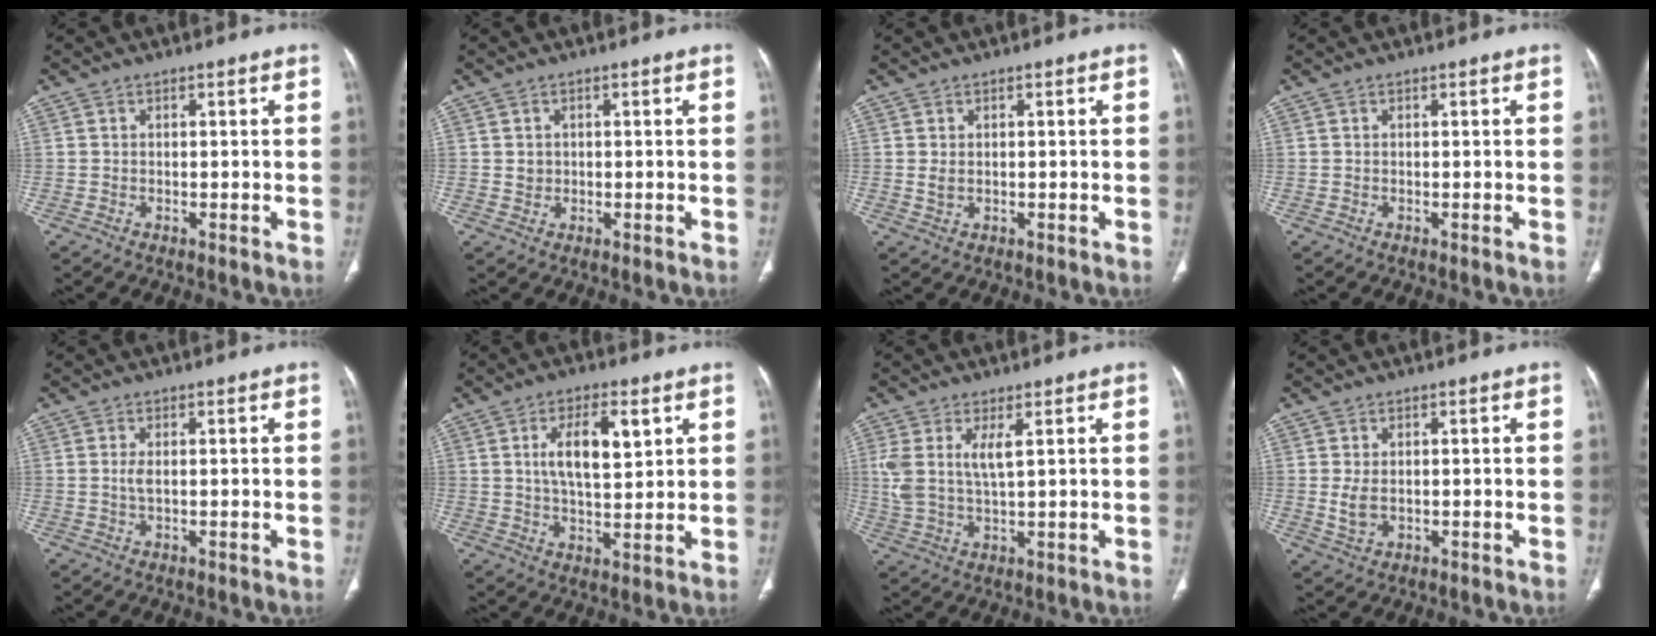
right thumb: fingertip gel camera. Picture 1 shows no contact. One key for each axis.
{"total": 1.5, "fx": 0.2, "fy": 1.4, "fz": 0.5, "tx": -0.002, "ty": 0.001, "tz": 0.006}
{"total": 1.4, "fx": 0.2, "fy": 1.0, "fz": 0.9, "tx": -0.015, "ty": 0.000, "tz": 0.009}
{"total": 0.0}
{"total": 1.4, "fx": 0.1, "fy": 0.4, "fz": 1.3, "tx": -0.033, "ty": -0.002, "tz": 0.004}
{"total": 9.6, "fx": 3.1, "fy": 4.0, "fz": 8.1, "tx": -0.124, "ty": -0.012, "tz": 0.056}
{"total": 6.5, "fx": 2.2, "fy": 2.2, "fz": 5.7, "tx": -0.135, "ty": -0.010, "tz": 0.052}
{"total": 3.1, "fx": 0.0, "fy": 2.0, "fz": 2.3, "tx": -0.045, "ty": -0.006, "tz": 0.007}